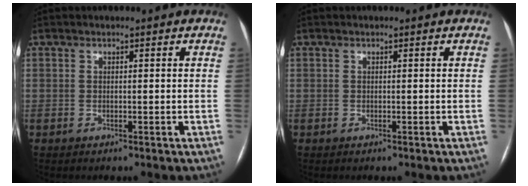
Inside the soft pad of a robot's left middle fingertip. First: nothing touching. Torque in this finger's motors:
{"motor_torque": [0.00, 0.00, 0.00, 0.00]}